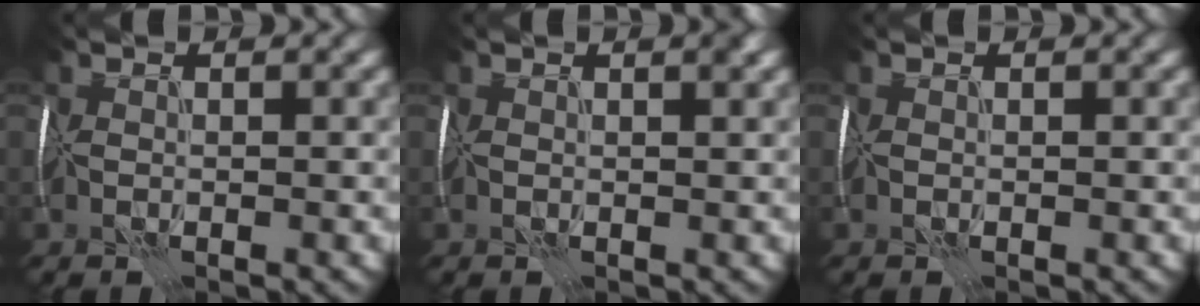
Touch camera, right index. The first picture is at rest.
{"total": 1.1, "force": [0.6, 0.3, 0.8], "torque": [-0.006, 0.001, 0.010]}
{"total": 0.0}